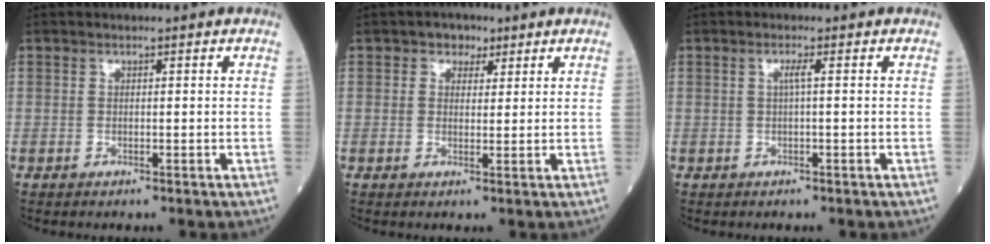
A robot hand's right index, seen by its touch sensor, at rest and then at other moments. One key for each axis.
{"total": 2.7, "fx": 1.5, "fy": 2.0, "fz": 1.0, "tx": -0.011, "ty": 0.005, "tz": 0.018}
{"total": 1.1, "fx": 0.1, "fy": -0.2, "fz": 1.1, "tx": -0.022, "ty": 0.002, "tz": 0.000}